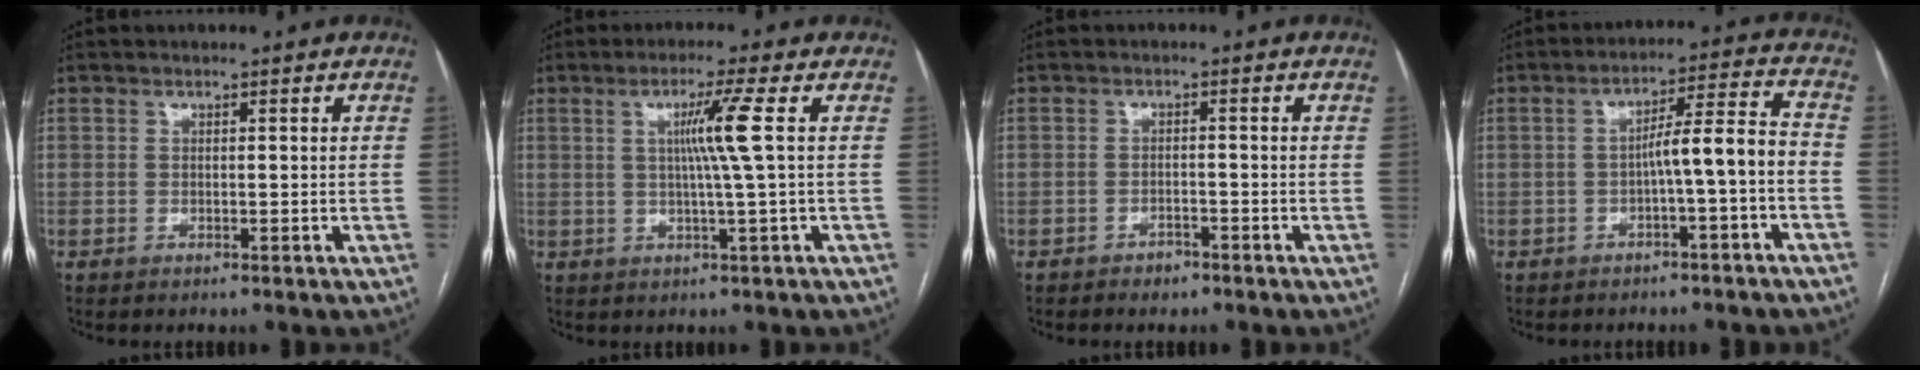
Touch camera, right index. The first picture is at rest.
{"total": 5.8, "force": [1.1, -1.8, 5.4], "torque": [-0.101, -0.001, 0.021]}
{"total": 1.9, "force": [-1.5, 1.0, 0.6], "torque": [-0.012, 0.003, -0.020]}
{"total": 7.1, "force": [-2.2, -0.1, 6.8], "torque": [-0.099, 0.028, -0.029]}